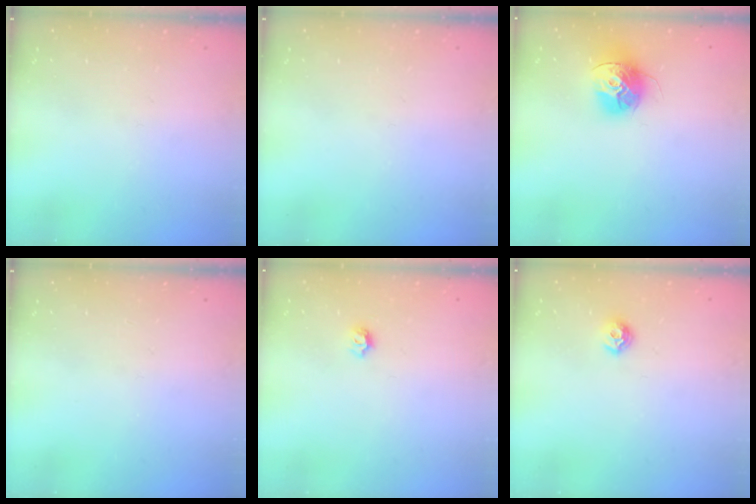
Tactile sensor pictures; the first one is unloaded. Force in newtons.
{"total": 0.0}
{"total": 14.4, "press": 14.4, "slide": 1.3}
{"total": 0.0}
{"total": 5.5, "press": 5.5, "slide": 0.5}
{"total": 7.5, "press": 7.4, "slide": 0.7}